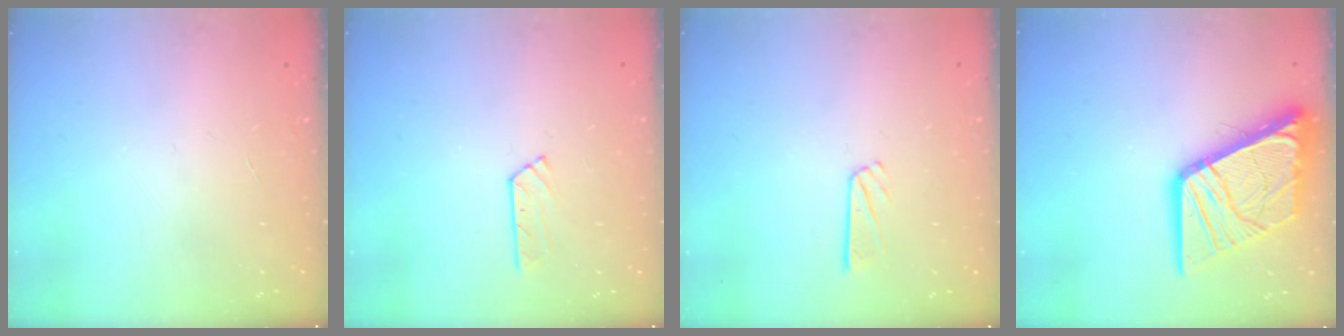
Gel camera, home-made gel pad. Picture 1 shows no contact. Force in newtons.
{"total": 3.6, "press": 3.6, "slide": 0.5}
{"total": 4.4, "press": 4.4, "slide": 0.1}
{"total": 19.1, "press": 18.9, "slide": 2.5}